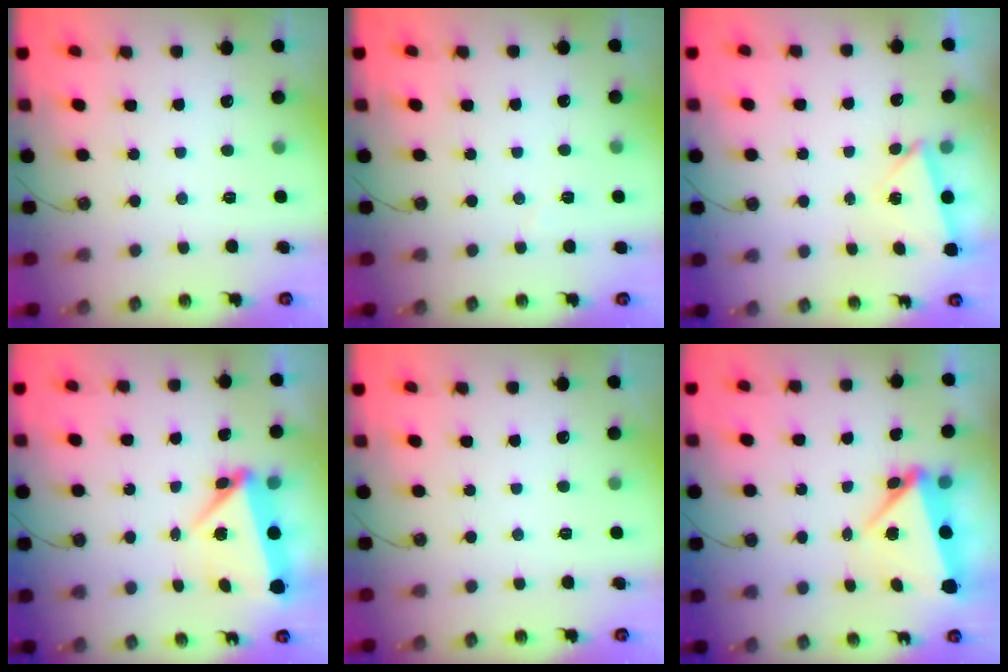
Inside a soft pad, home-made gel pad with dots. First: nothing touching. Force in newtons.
{"total": 2.8, "press": 2.7, "slide": 0.8}
{"total": 2.5, "press": 1.9, "slide": 1.6}
{"total": 6.5, "press": 6.3, "slide": 1.5}
{"total": 0.0}
{"total": 6.9, "press": 4.8, "slide": 4.9}